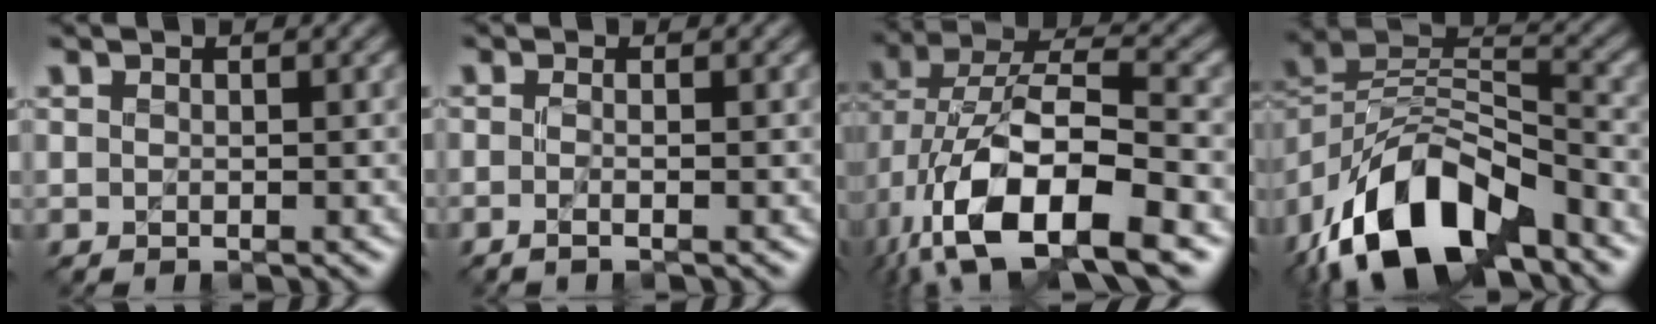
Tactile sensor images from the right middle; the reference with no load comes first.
{"total": 2.1, "force": [-0.2, 1.1, 1.8], "torque": [-0.014, -0.003, -0.020]}
{"total": 14.1, "force": [-4.7, 7.7, 10.8], "torque": [-0.223, -0.026, -0.068]}
{"total": 12.2, "force": [-7.8, 5.7, 7.5], "torque": [-0.138, 0.005, -0.155]}